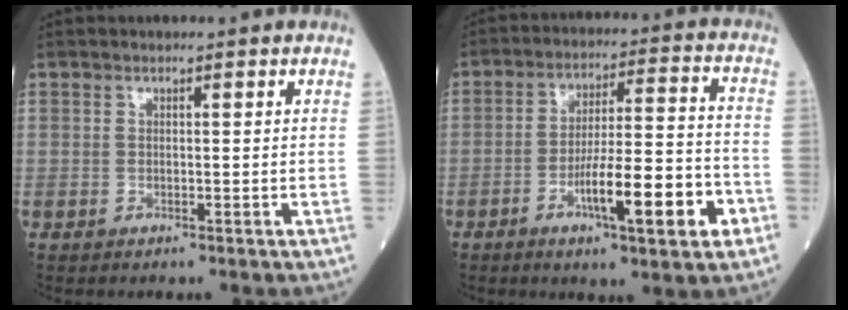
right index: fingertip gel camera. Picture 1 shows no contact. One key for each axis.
{"total": 13.3, "fx": -5.5, "fy": 1.6, "fz": 12.0, "tx": -0.200, "ty": 0.005, "tz": -0.081}